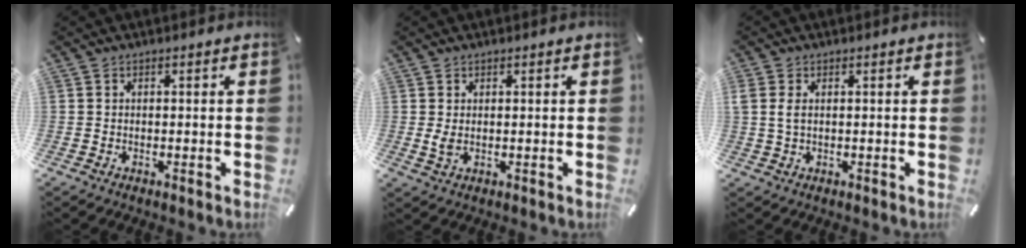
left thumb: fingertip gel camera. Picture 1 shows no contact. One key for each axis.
{"total": 2.6, "fx": 0.2, "fy": 1.2, "fz": 2.3, "tx": -0.052, "ty": -0.006, "tz": -0.001}
{"total": 2.6, "fx": 0.7, "fy": 1.5, "fz": 2.0, "tx": -0.049, "ty": 0.002, "tz": 0.009}